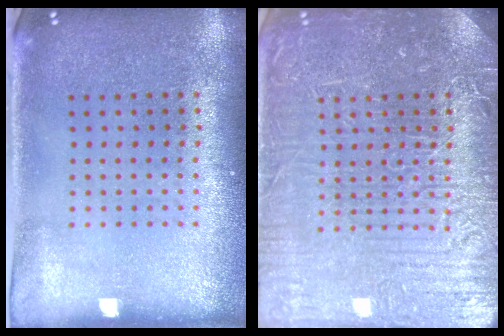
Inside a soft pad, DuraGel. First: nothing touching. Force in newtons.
{"total": 7.8, "press": 7.7, "slide": 1.0}